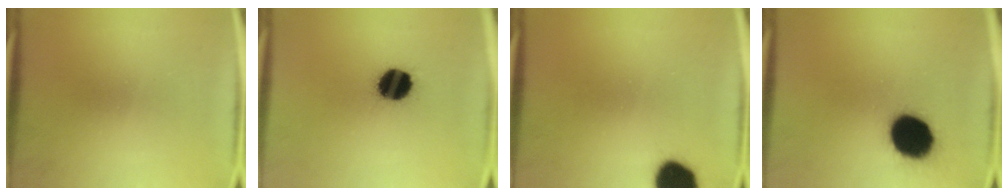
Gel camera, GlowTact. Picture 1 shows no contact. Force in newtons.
{"total": 12.0}
{"total": 10.9}
{"total": 16.6}